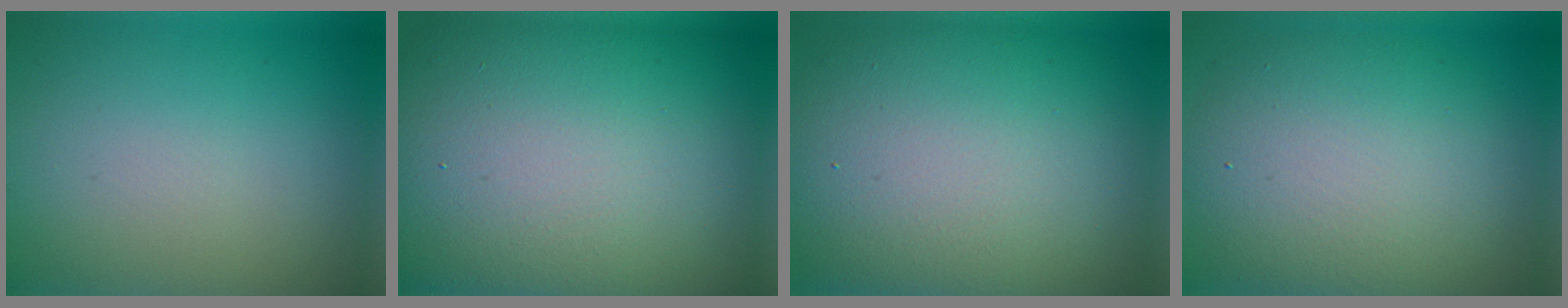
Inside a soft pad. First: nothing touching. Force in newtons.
{"total": 22.8, "press": 22.8, "slide": 1.0}
{"total": 15.2, "press": 15.2, "slide": 0.8}
{"total": 9.6, "press": 9.5, "slide": 0.9}